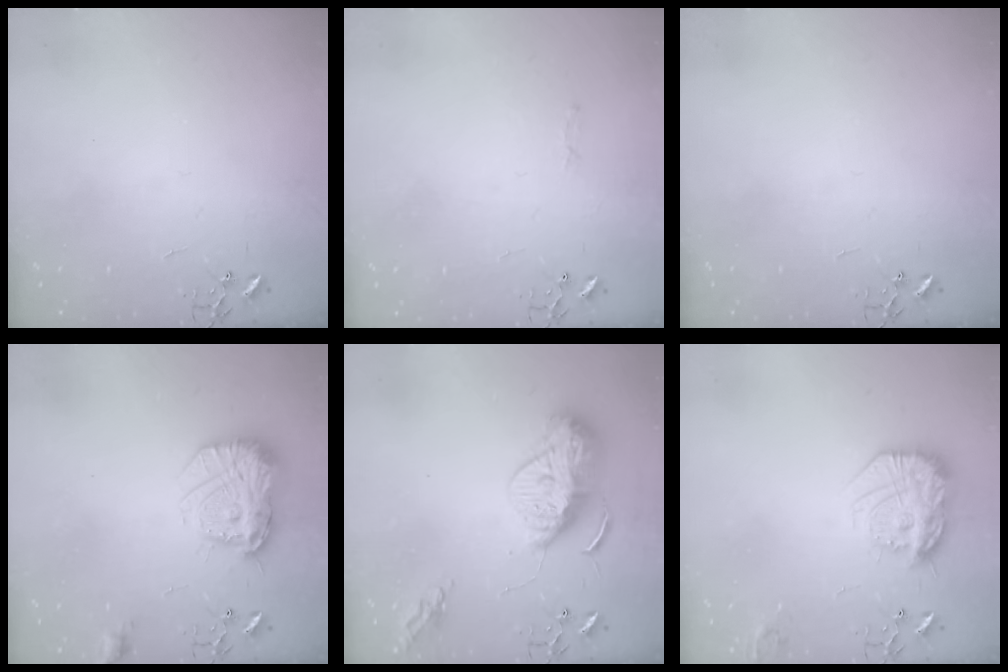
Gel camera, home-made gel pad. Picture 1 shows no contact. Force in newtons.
{"total": 2.8, "press": 2.8, "slide": 0.4}
{"total": 0.0}
{"total": 17.4, "press": 17.4, "slide": 1.3}
{"total": 14.4, "press": 14.3, "slide": 1.2}
{"total": 19.0, "press": 18.9, "slide": 1.4}